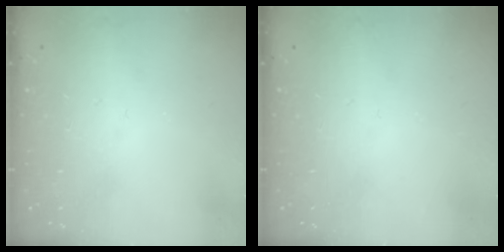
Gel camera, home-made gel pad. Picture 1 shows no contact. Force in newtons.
{"total": 0.0}